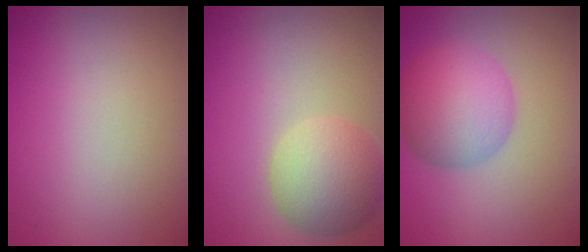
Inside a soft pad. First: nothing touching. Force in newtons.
{"total": 5.4, "press": 5.4, "slide": 0.5}
{"total": 6.3, "press": 6.3, "slide": 0.1}